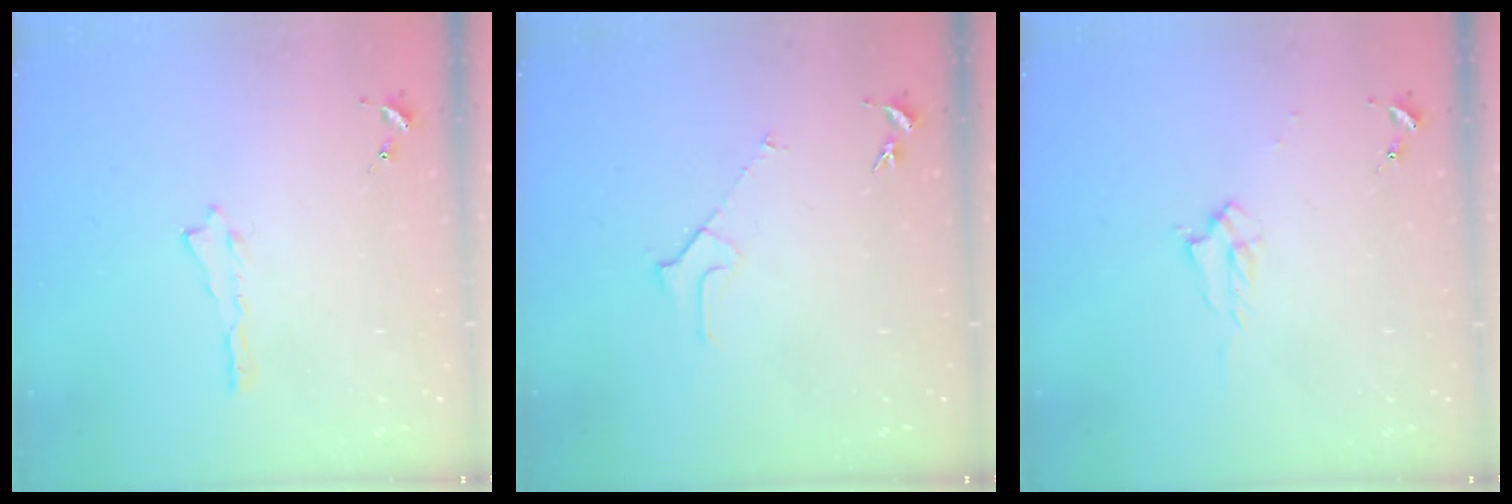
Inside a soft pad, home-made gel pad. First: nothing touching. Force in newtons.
{"total": 2.3, "press": 2.3, "slide": 0.2}
{"total": 1.7, "press": 1.6, "slide": 0.2}